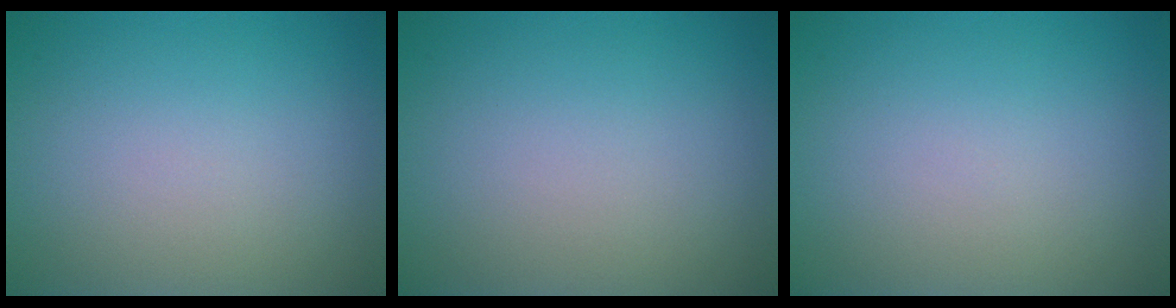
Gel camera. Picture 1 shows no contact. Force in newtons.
{"total": 0.0}
{"total": 0.0}